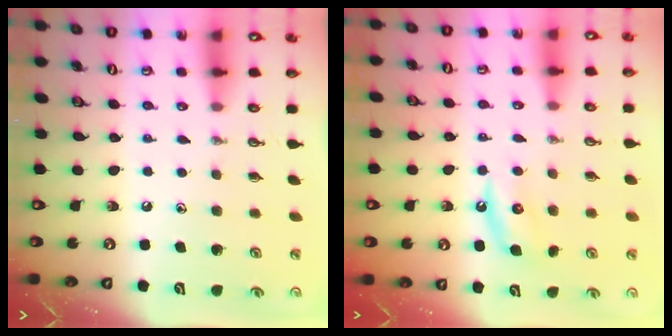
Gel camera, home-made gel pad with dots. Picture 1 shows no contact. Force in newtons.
{"total": 5.1, "press": 5.1, "slide": 0.8}